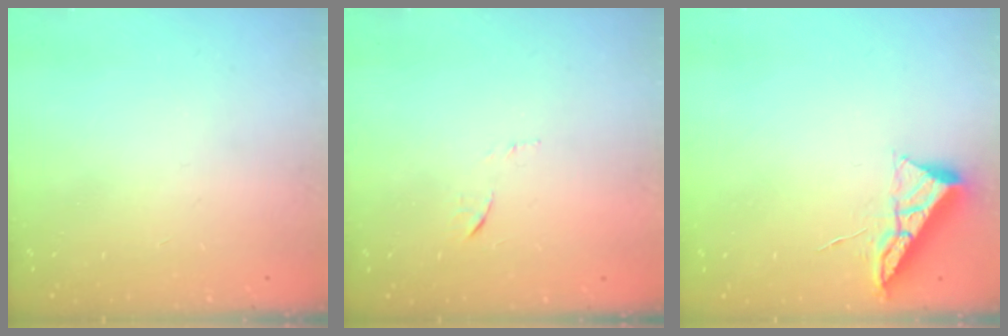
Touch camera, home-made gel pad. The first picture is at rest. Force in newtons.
{"total": 6.5, "press": 6.5, "slide": 0.5}
{"total": 6.6, "press": 6.6, "slide": 0.7}